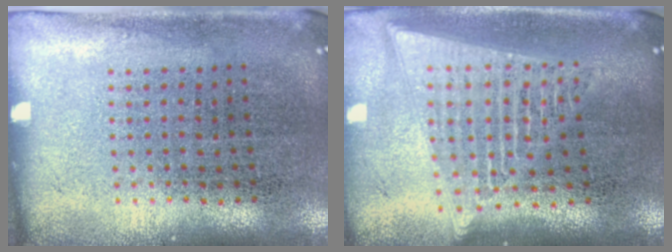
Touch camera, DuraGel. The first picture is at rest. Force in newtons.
{"total": 2.0, "press": 1.8, "slide": 1.0}